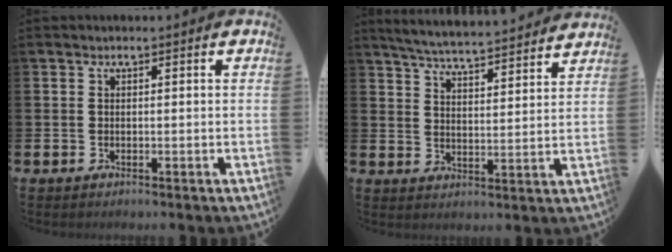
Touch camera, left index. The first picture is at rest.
{"total": 5.7, "force": [5.6, -0.1, 0.9], "torque": [-0.042, -0.041, 0.098]}